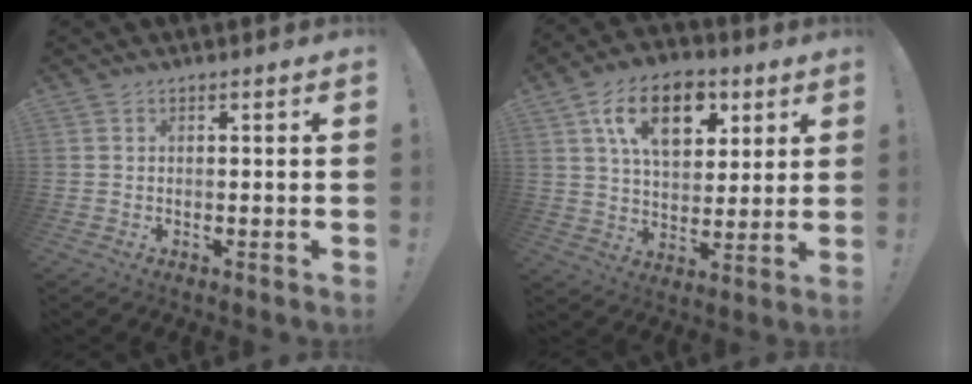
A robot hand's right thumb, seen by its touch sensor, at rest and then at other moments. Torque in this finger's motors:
{"motor_torque": [1.04, 3.01, 0.19, 0.19, 0.12]}